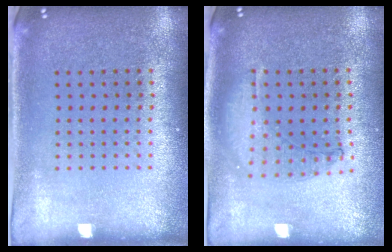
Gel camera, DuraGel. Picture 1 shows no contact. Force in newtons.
{"total": 1.0, "press": 0.9, "slide": 0.3}